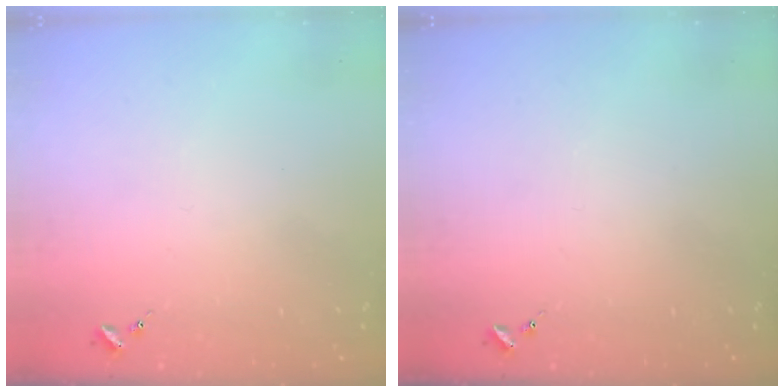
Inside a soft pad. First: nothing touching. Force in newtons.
{"total": 0.0}